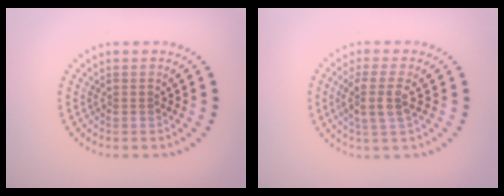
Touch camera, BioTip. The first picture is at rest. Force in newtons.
{"total": 3.0, "press": 2.4, "slide": 1.8}